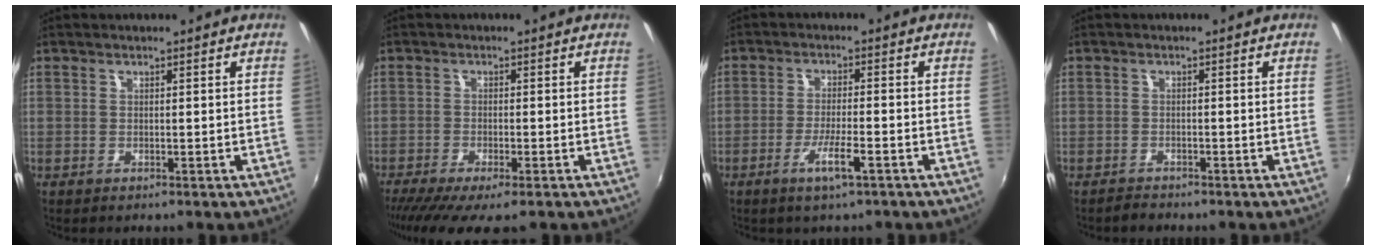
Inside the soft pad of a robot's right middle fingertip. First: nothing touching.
{"total": 9.0, "force": [-6.8, 1.7, 5.7], "torque": [-0.126, -0.041, -0.113]}
{"total": 5.3, "force": [-3.2, 0.9, 4.1], "torque": [-0.086, -0.009, -0.055]}
{"total": 1.6, "force": [-1.5, 0.6, -0.2], "torque": [-0.003, 0.001, -0.027]}